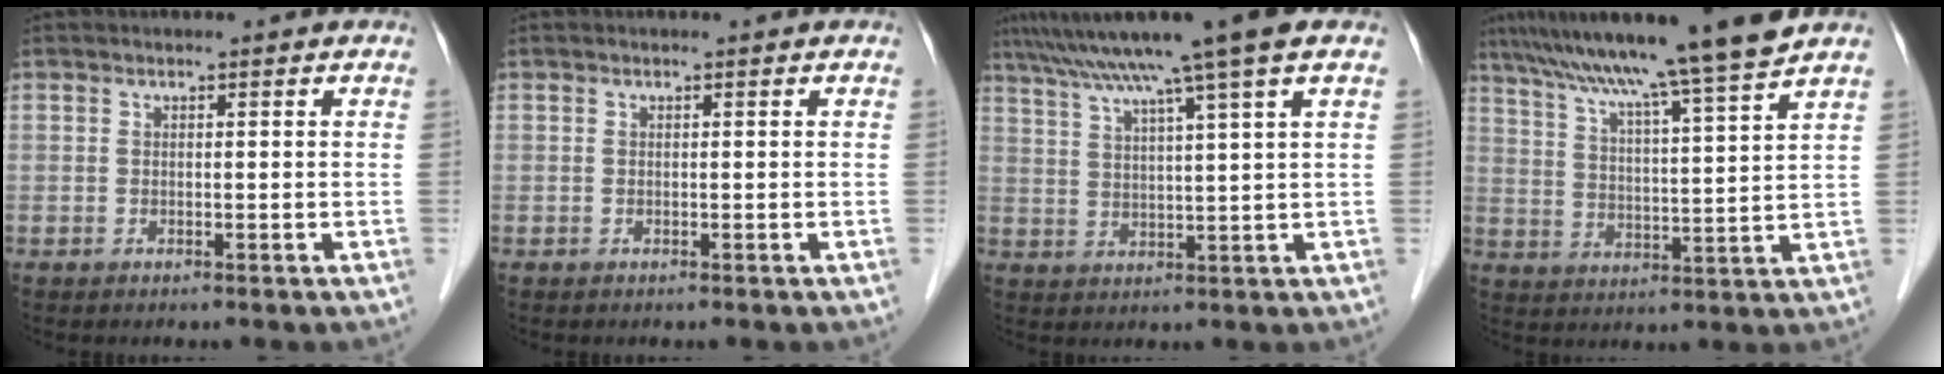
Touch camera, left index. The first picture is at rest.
{"total": 0.0}
{"total": 12.3, "force": [9.0, -2.0, 8.1], "torque": [-0.138, 0.024, 0.130]}
{"total": 15.6, "force": [12.9, -2.0, 8.6], "torque": [-0.143, 0.001, 0.194]}